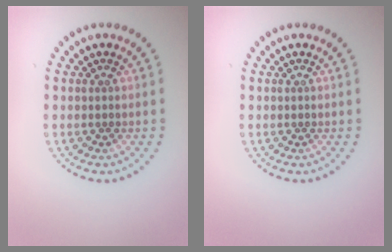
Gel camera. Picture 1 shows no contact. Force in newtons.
{"total": 0.0}